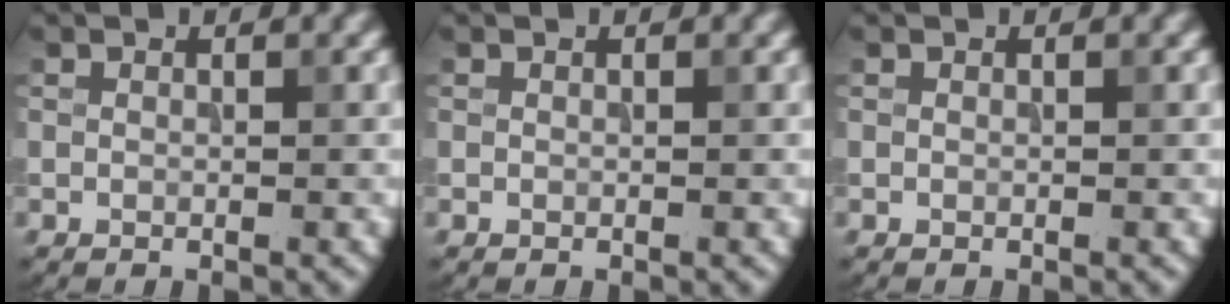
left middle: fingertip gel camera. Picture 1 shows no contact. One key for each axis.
{"total": 0.0}
{"total": 0.0}